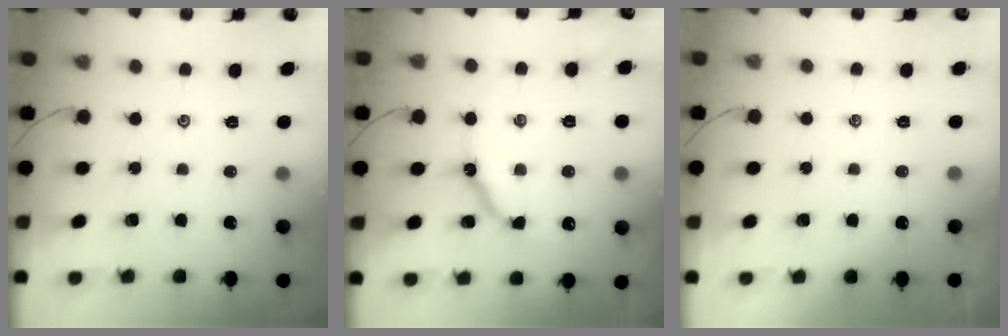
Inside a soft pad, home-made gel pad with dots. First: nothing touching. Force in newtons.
{"total": 10.4, "press": 10.4, "slide": 0.8}
{"total": 1.2, "press": 1.2, "slide": 0.3}